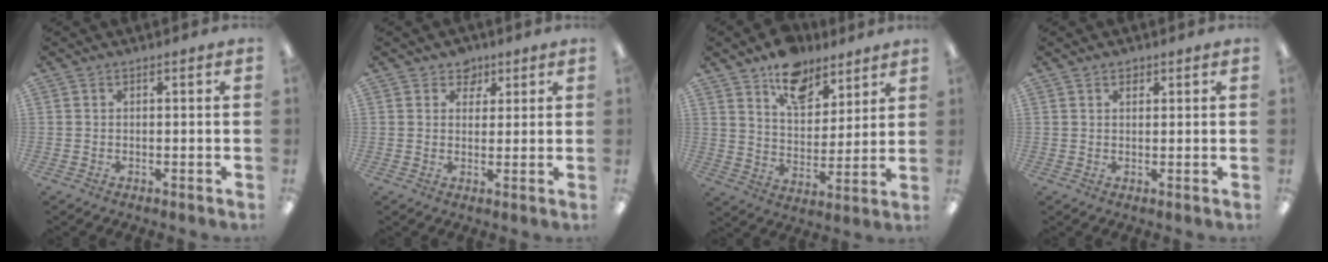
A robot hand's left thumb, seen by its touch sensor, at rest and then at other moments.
{"total": 4.0, "force": [2.6, 3.1, 0.5], "torque": [0.002, -0.010, 0.044]}
{"total": 12.3, "force": [9.3, 6.6, 4.5], "torque": [-0.059, -0.057, 0.172]}
{"total": 1.6, "force": [1.2, 0.9, 0.6], "torque": [-0.005, -0.002, 0.020]}